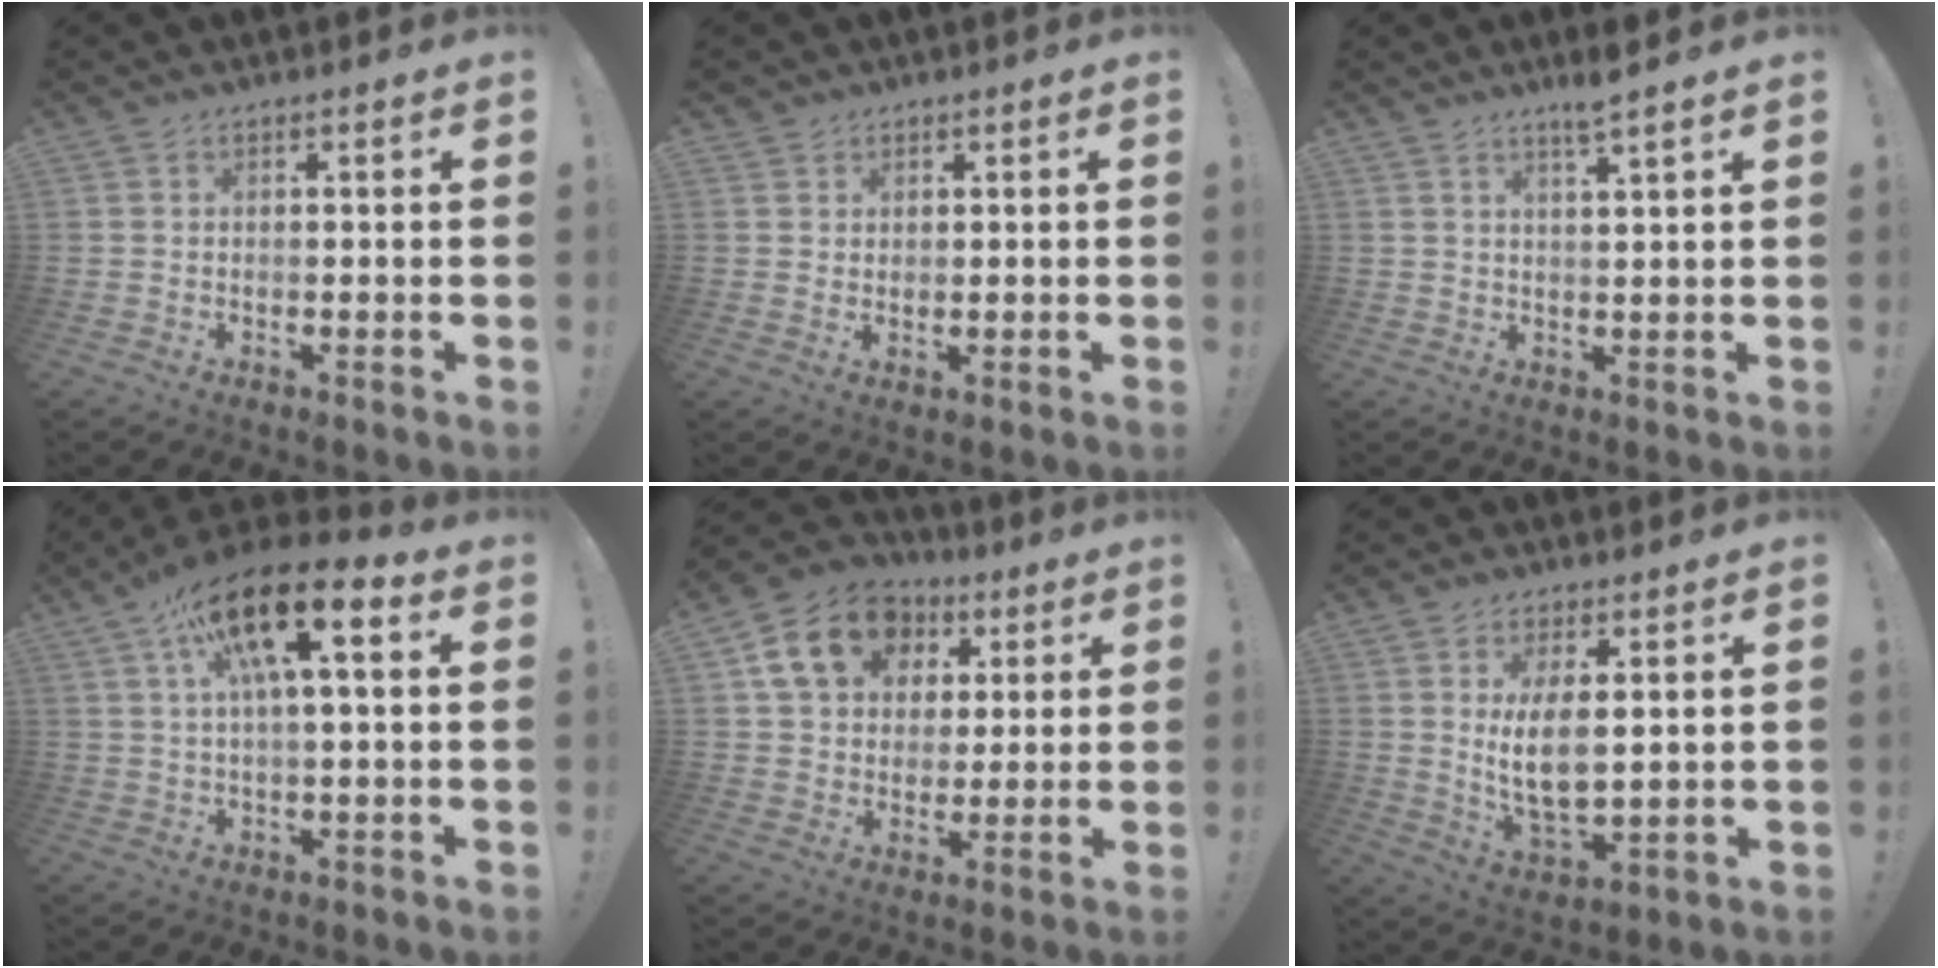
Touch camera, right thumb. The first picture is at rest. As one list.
[{"total": 2.0, "force": [1.4, 1.4, 0.1], "torque": [-0.005, -0.008, 0.027]}, {"total": 4.7, "force": [3.5, -0.6, 3.1], "torque": [-0.043, -0.021, 0.052]}, {"total": 15.6, "force": [5.8, 4.7, 13.7], "torque": [-0.221, -0.019, 0.090]}, {"total": 16.5, "force": [6.6, 12.7, 8.2], "torque": [-0.116, -0.013, 0.130]}, {"total": 9.8, "force": [2.8, 4.3, 8.4], "torque": [-0.167, -0.033, 0.048]}]